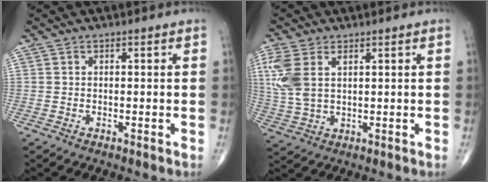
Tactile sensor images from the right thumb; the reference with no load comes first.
{"total": 9.1, "force": [3.0, 5.2, 6.9], "torque": [-0.171, 0.005, 0.068]}